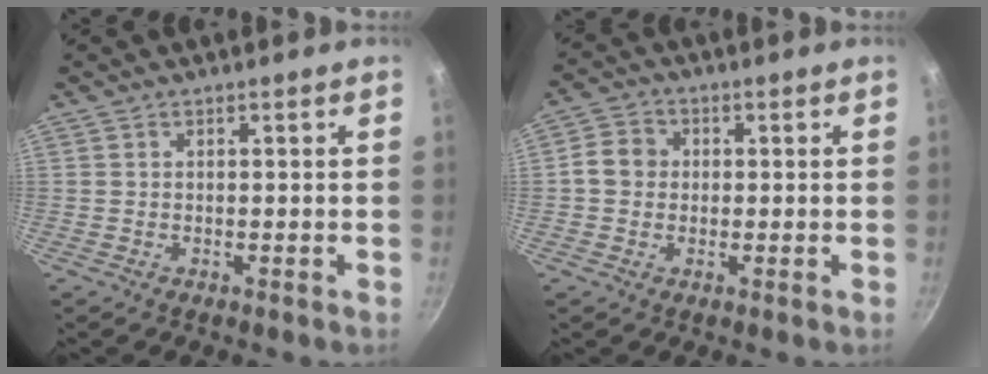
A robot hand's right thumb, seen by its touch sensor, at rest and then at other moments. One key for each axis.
{"total": 4.9, "fx": 0.1, "fy": 4.3, "fz": 2.2, "tx": -0.022, "ty": 0.009, "tz": -0.012}